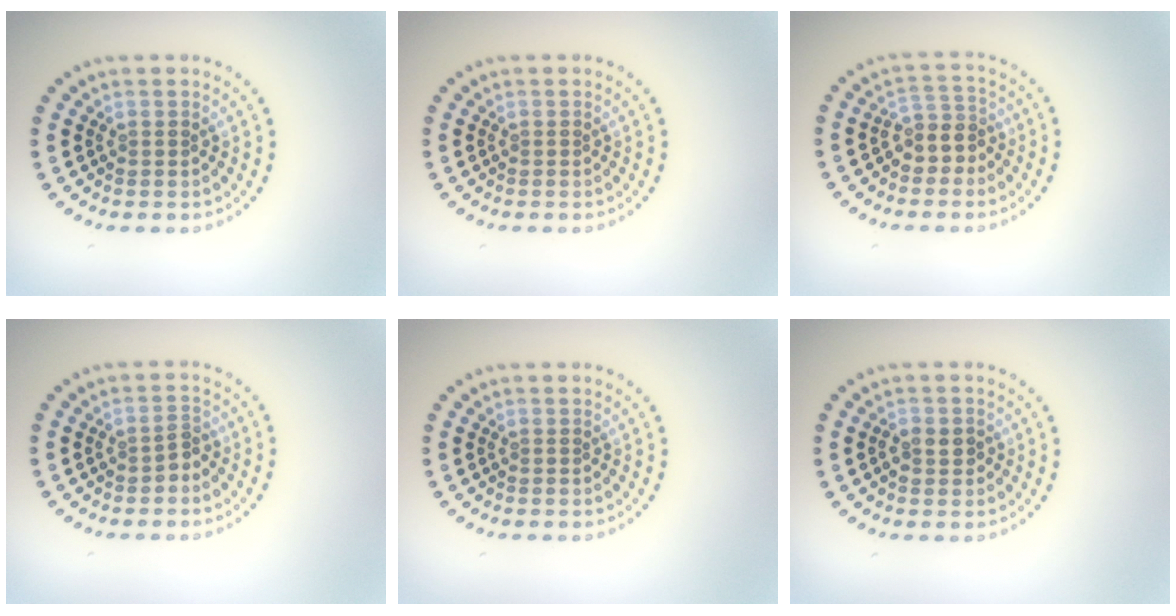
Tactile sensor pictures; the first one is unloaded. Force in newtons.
{"total": 0.0}
{"total": 2.7, "press": 2.3, "slide": 1.4}
{"total": 1.3, "press": 1.2, "slide": 0.6}
{"total": 0.0}
{"total": 1.8, "press": 1.8, "slide": 0.4}